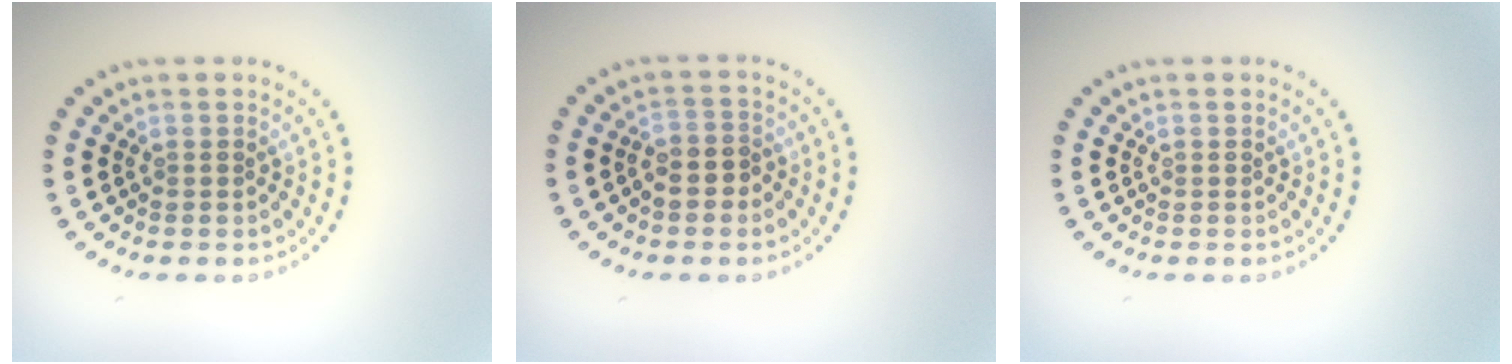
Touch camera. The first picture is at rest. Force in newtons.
{"total": 2.1, "press": 2.0, "slide": 0.8}
{"total": 0.0}